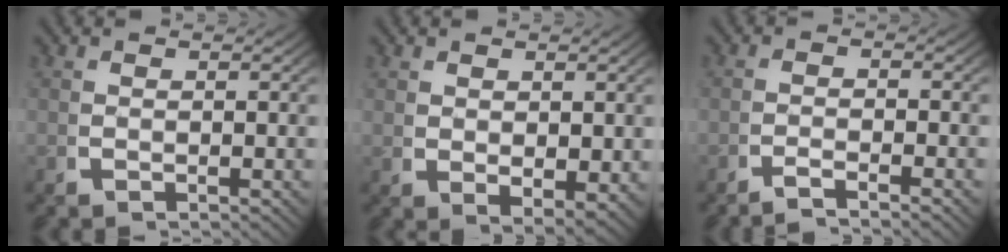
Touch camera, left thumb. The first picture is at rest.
{"total": 2.3, "force": [0.8, 1.3, 1.7], "torque": [-0.034, -0.015, 0.029]}
{"total": 2.2, "force": [-1.9, 0.0, 1.0], "torque": [-0.013, 0.000, -0.042]}